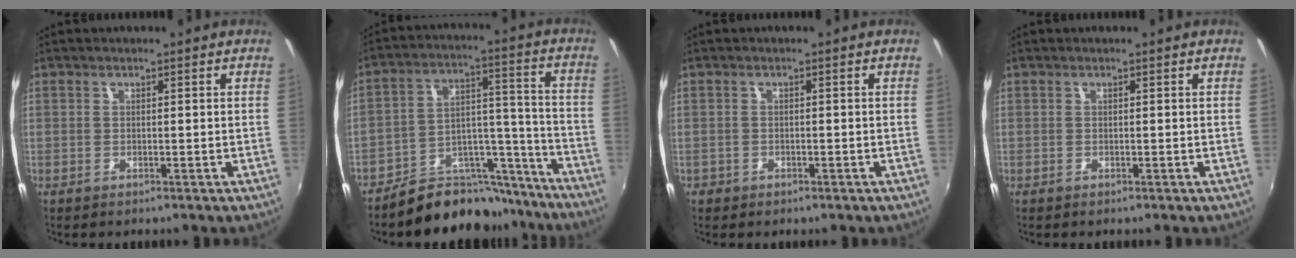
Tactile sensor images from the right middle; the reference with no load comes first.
{"total": 14.7, "force": [-13.2, 6.0, 2.6], "torque": [-0.027, 0.065, -0.191]}
{"total": 1.6, "force": [-1.0, 1.2, 0.5], "torque": [-0.014, -0.002, -0.014]}
{"total": 0.0}